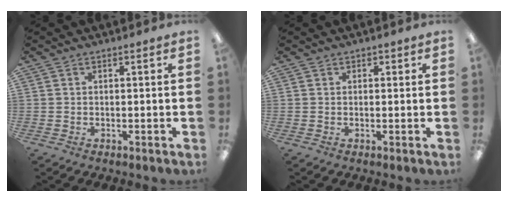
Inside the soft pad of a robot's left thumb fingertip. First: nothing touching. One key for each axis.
{"total": 0.7, "fx": 0.4, "fy": 0.6, "fz": 0.0, "tx": 0.000, "ty": 0.004, "tz": 0.007}